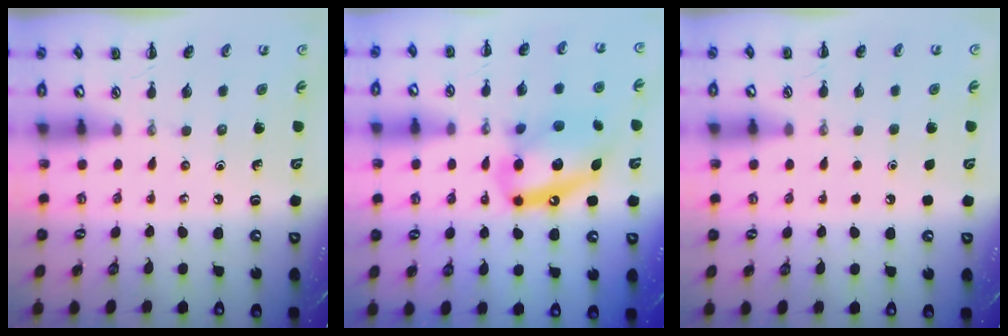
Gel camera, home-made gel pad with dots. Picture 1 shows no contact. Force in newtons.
{"total": 15.8, "press": 15.3, "slide": 3.9}
{"total": 1.8, "press": 1.8, "slide": 0.1}